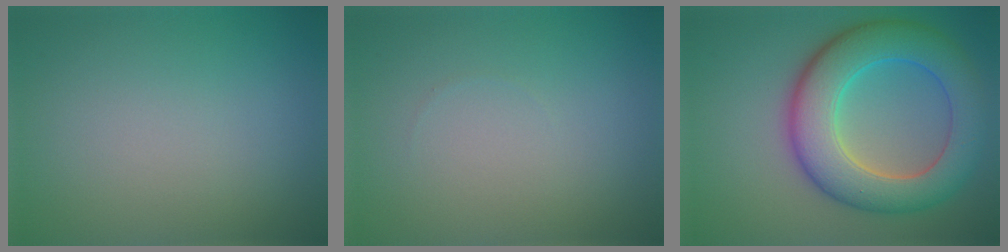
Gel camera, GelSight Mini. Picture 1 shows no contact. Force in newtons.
{"total": 0.0}
{"total": 9.2, "press": 9.2, "slide": 0.1}